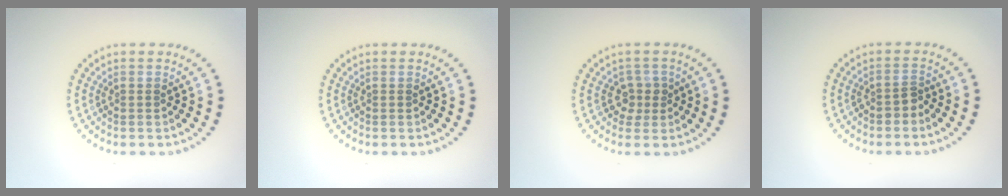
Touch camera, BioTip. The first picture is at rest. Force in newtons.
{"total": 0.0}
{"total": 1.3, "press": 1.1, "slide": 0.7}
{"total": 1.1, "press": 1.0, "slide": 0.4}